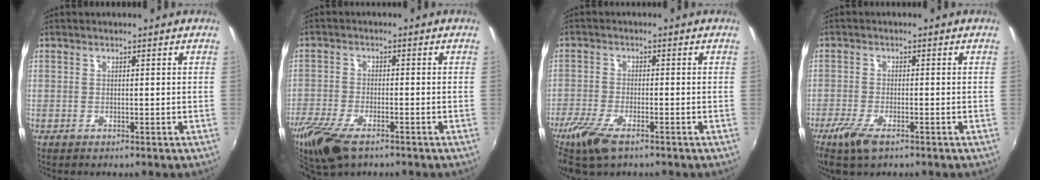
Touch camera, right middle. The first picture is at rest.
{"total": 11.5, "force": [-7.8, 4.4, 7.1], "torque": [-0.176, -0.042, -0.151]}
{"total": 8.9, "force": [-5.9, 2.9, 6.0], "torque": [-0.150, -0.030, -0.115]}
{"total": 5.9, "force": [-3.8, 1.8, 4.2], "torque": [-0.103, -0.020, -0.073]}